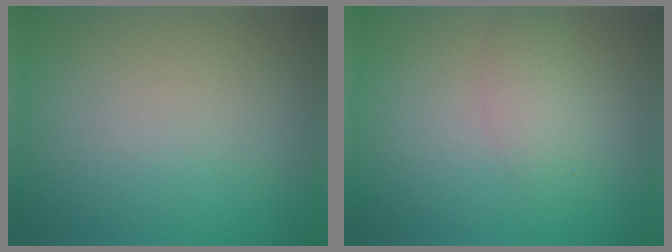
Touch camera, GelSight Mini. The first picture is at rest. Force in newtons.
{"total": 2.0, "press": 2.0, "slide": 0.1}